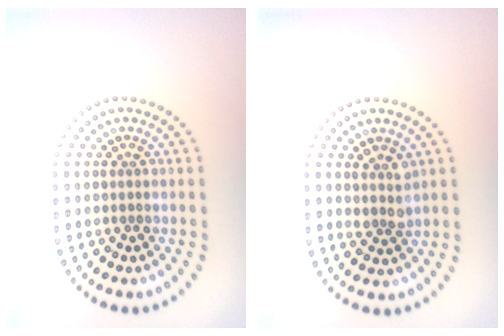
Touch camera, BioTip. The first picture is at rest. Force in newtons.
{"total": 1.6, "press": 1.4, "slide": 0.8}